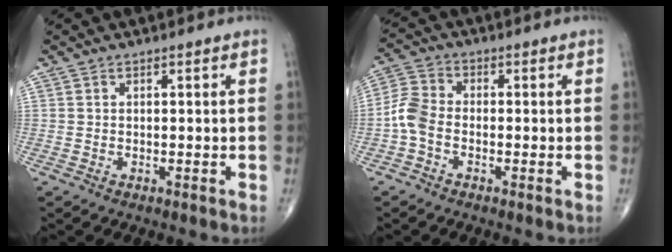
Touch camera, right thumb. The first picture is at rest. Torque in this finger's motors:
{"motor_torque": [0.04, 0.25, 0.67, -0.32, 0.21]}